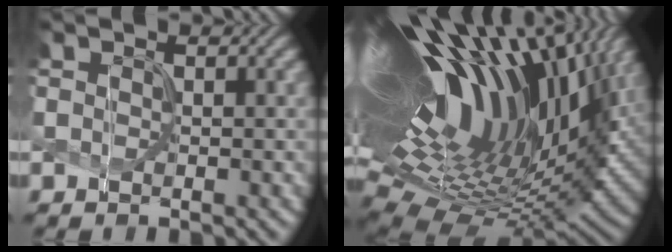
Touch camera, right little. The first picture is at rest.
{"total": 21.3, "force": [6.0, 9.2, 18.3], "torque": [-0.293, 0.026, 0.089]}